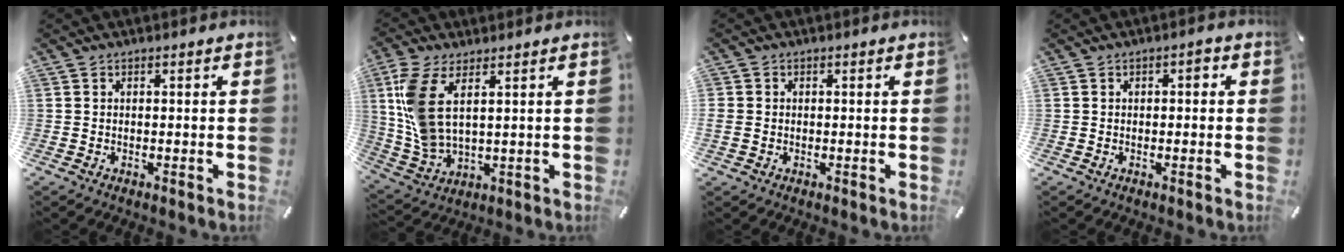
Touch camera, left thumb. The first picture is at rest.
{"total": 9.9, "force": [3.4, 4.6, 8.1], "torque": [-0.191, -0.013, 0.065]}
{"total": 1.6, "force": [-0.2, 1.5, 0.5], "torque": [-0.007, 0.005, -0.006]}
{"total": 1.7, "force": [-0.1, 0.9, 1.4], "torque": [-0.020, 0.007, -0.008]}